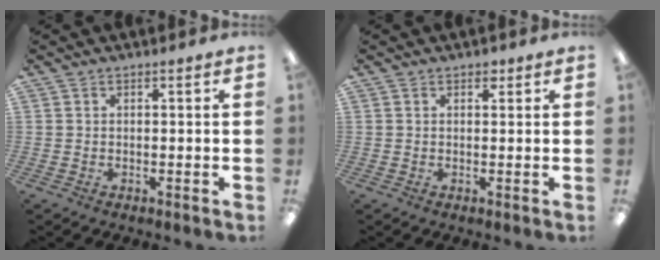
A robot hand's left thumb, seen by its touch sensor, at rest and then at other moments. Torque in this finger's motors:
{"motor_torque": [0.39, -0.11, 0.25, 0.23, 0.02]}